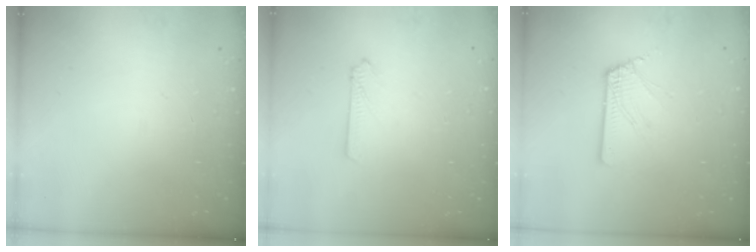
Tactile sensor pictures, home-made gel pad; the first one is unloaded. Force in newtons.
{"total": 2.6, "press": 2.6, "slide": 0.3}
{"total": 2.5, "press": 2.5, "slide": 0.3}